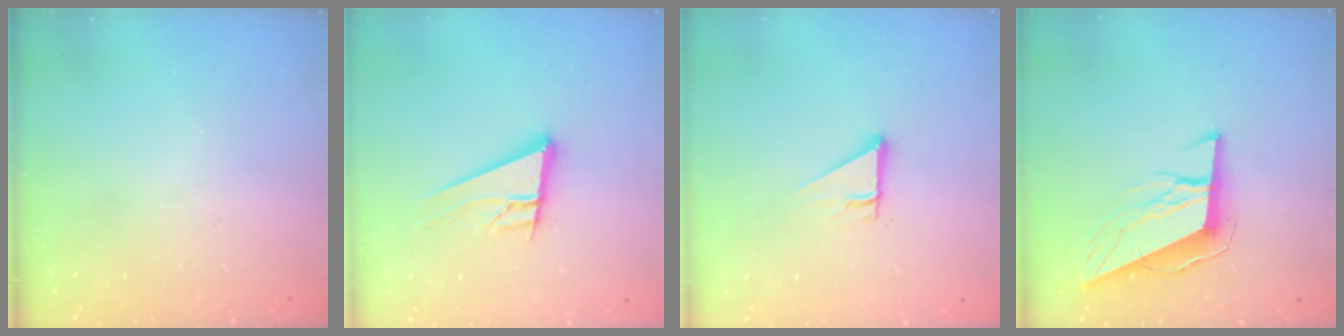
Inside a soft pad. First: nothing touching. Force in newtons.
{"total": 13.1, "press": 12.7, "slide": 3.4}
{"total": 3.8, "press": 3.8, "slide": 0.3}
{"total": 10.7, "press": 10.2, "slide": 3.3}